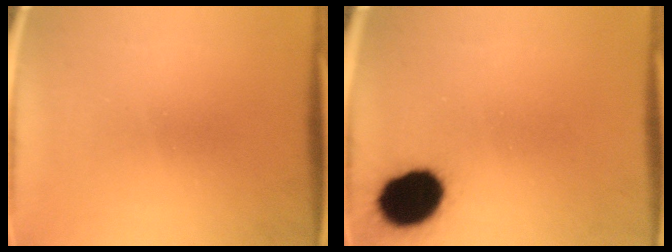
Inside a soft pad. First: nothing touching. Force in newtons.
{"total": 14.4}